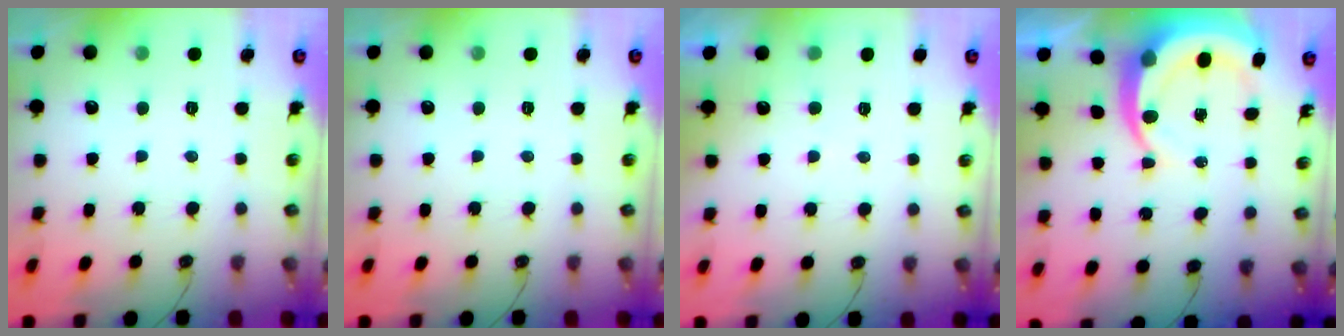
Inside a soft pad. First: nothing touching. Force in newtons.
{"total": 0.0}
{"total": 3.0, "press": 2.9, "slide": 0.3}
{"total": 7.8, "press": 7.7, "slide": 1.0}